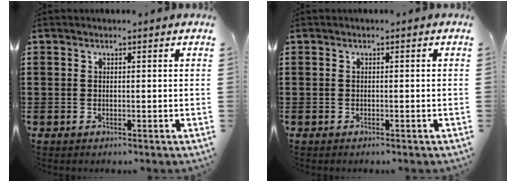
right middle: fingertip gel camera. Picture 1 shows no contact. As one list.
[{"total": 0.0}]